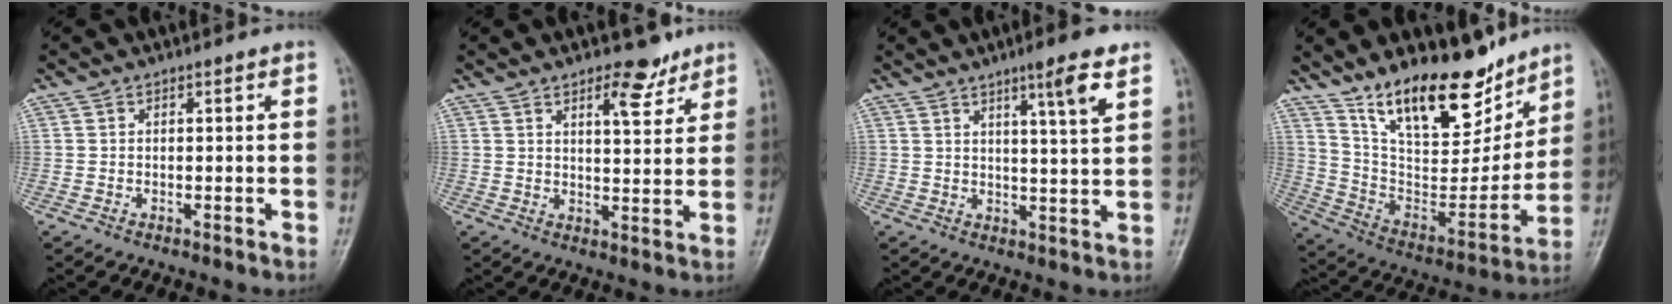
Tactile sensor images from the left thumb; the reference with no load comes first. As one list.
[{"total": 6.4, "force": [4.3, 2.6, 4.0], "torque": [-0.040, -0.029, 0.061]}, {"total": 7.3, "force": [4.2, 0.4, 6.0], "torque": [-0.090, -0.021, 0.063]}, {"total": 22.0, "force": [15.4, 9.1, 12.7], "torque": [-0.161, -0.085, 0.270]}]